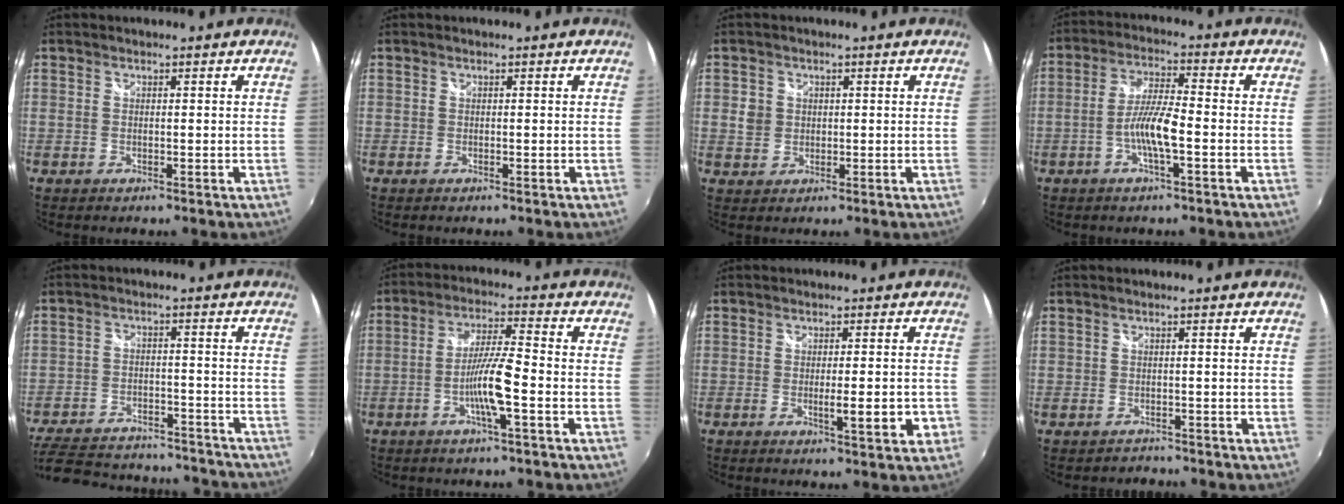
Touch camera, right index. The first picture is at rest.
{"total": 0.0}
{"total": 3.2, "force": [0.3, 3.0, 1.0], "torque": [-0.019, 0.006, 0.005]}
{"total": 7.0, "force": [-2.4, 0.8, 6.6], "torque": [-0.133, 0.005, -0.047]}
{"total": 25.0, "force": [-21.6, 8.4, 9.4], "torque": [-0.215, 0.006, -0.274]}
{"total": 8.0, "force": [-3.0, 0.2, 7.4], "torque": [-0.141, -0.002, -0.056]}
{"total": 5.8, "force": [-1.9, 1.1, 5.4], "torque": [-0.083, -0.014, -0.024]}
{"total": 1.7, "force": [-1.0, -0.9, -1.1], "torque": [0.024, -0.001, -0.011]}